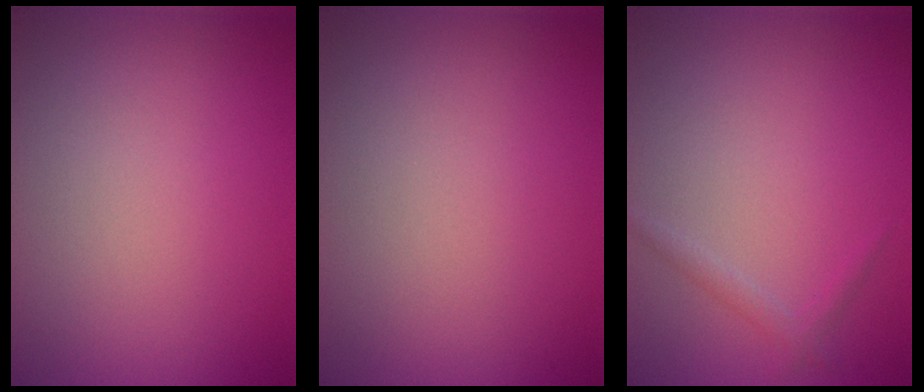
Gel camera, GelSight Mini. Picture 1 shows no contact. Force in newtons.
{"total": 0.0}
{"total": 1.1, "press": 1.1, "slide": 0.1}